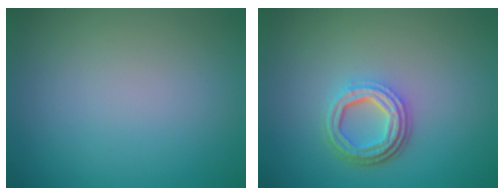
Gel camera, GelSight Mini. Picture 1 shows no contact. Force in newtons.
{"total": 4.2, "press": 3.1, "slide": 2.7}